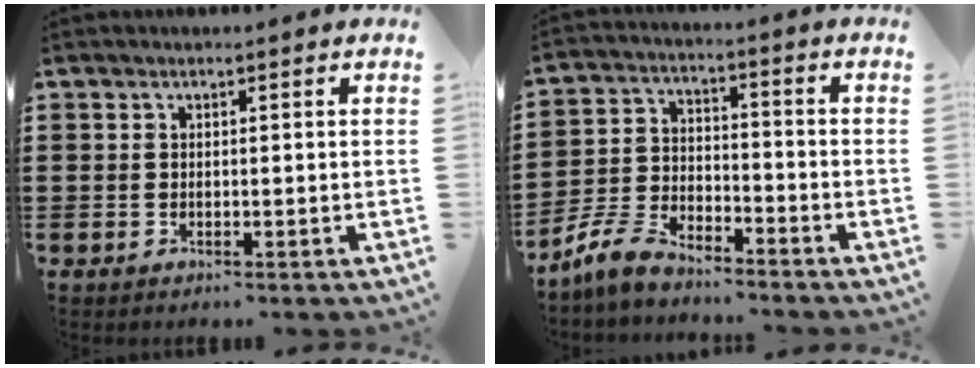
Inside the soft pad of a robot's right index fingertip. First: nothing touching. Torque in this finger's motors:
{"motor_torque": [-1.10, 0.95, -0.43, -0.21]}